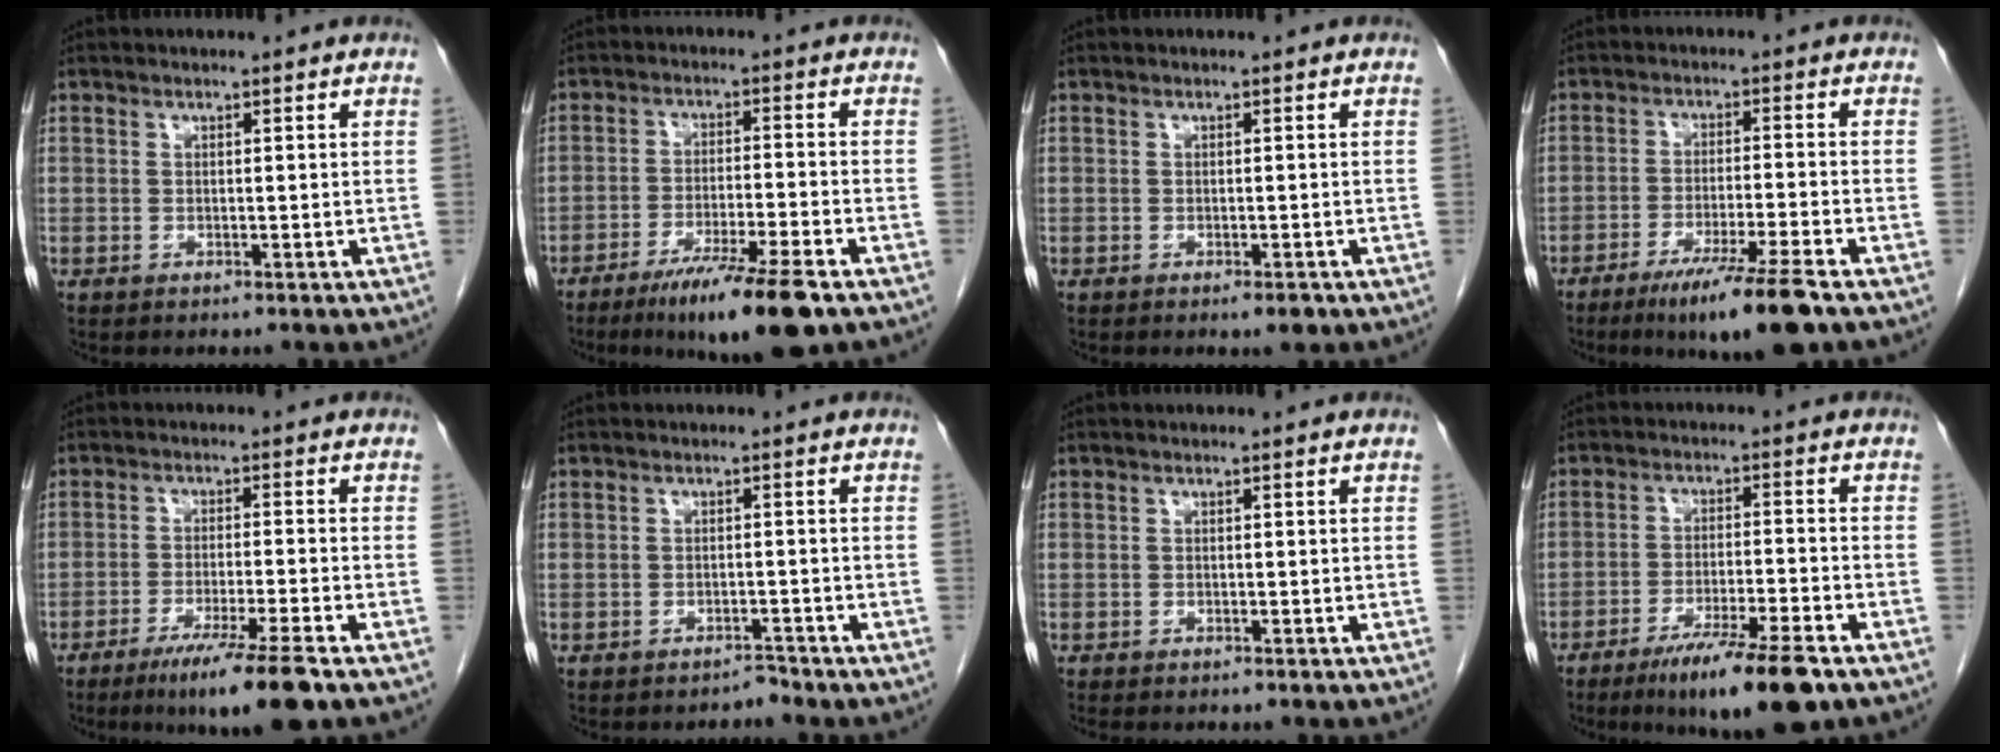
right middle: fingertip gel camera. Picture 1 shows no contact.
{"total": 11.2, "force": [-7.5, 0.1, 8.2], "torque": [-0.135, -0.030, -0.124]}
{"total": 1.4, "force": [-0.9, 0.3, 1.0], "torque": [-0.015, -0.002, -0.009]}
{"total": 10.0, "force": [-6.8, -0.5, 7.3], "torque": [-0.120, -0.028, -0.115]}
{"total": 9.5, "force": [-6.4, -0.9, 6.9], "torque": [-0.110, -0.027, -0.107]}
{"total": 1.4, "force": [-1.3, 0.2, -0.1], "torque": [0.006, -0.002, -0.018]}
{"total": 2.2, "force": [-1.9, 0.6, 1.0], "torque": [-0.011, -0.004, -0.022]}
{"total": 11.4, "force": [-7.6, 0.8, 8.4], "torque": [-0.135, -0.027, -0.124]}